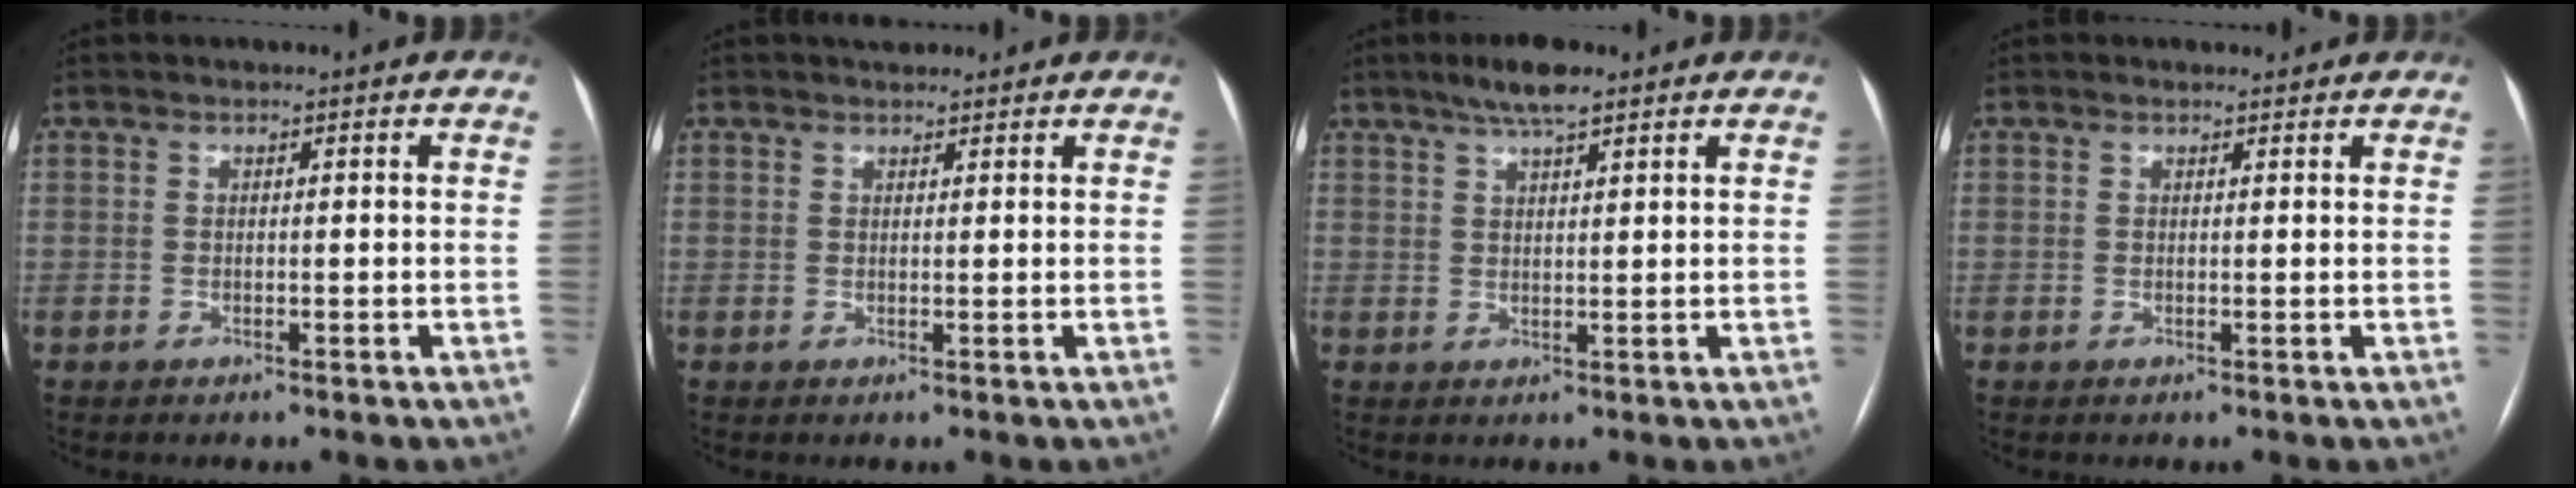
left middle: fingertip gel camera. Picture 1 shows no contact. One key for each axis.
{"total": 2.7, "fx": 2.4, "fy": 1.0, "fz": 0.8, "tx": -0.006, "ty": 0.021, "tz": 0.034}
{"total": 5.1, "fx": 3.7, "fy": 0.8, "fz": 3.4, "tx": -0.064, "ty": 0.012, "tz": 0.065}
{"total": 1.2, "fx": 1.1, "fy": 0.5, "fz": 0.1, "tx": -0.006, "ty": 0.008, "tz": 0.014}